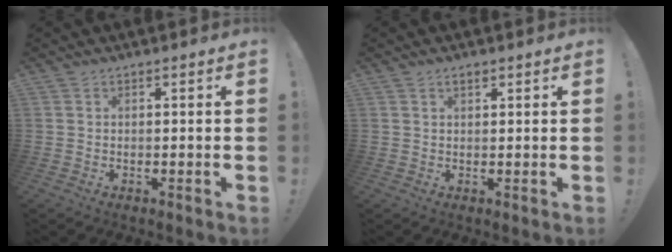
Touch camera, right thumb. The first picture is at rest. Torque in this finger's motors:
{"motor_torque": [-0.18, 0.18, 0.01, 0.01, 0.00]}